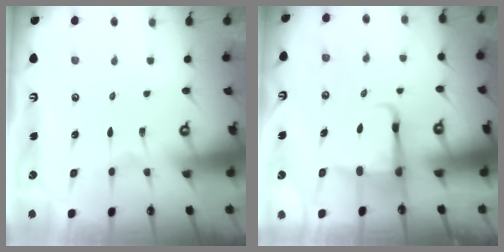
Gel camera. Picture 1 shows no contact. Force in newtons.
{"total": 4.8, "press": 4.7, "slide": 1.1}